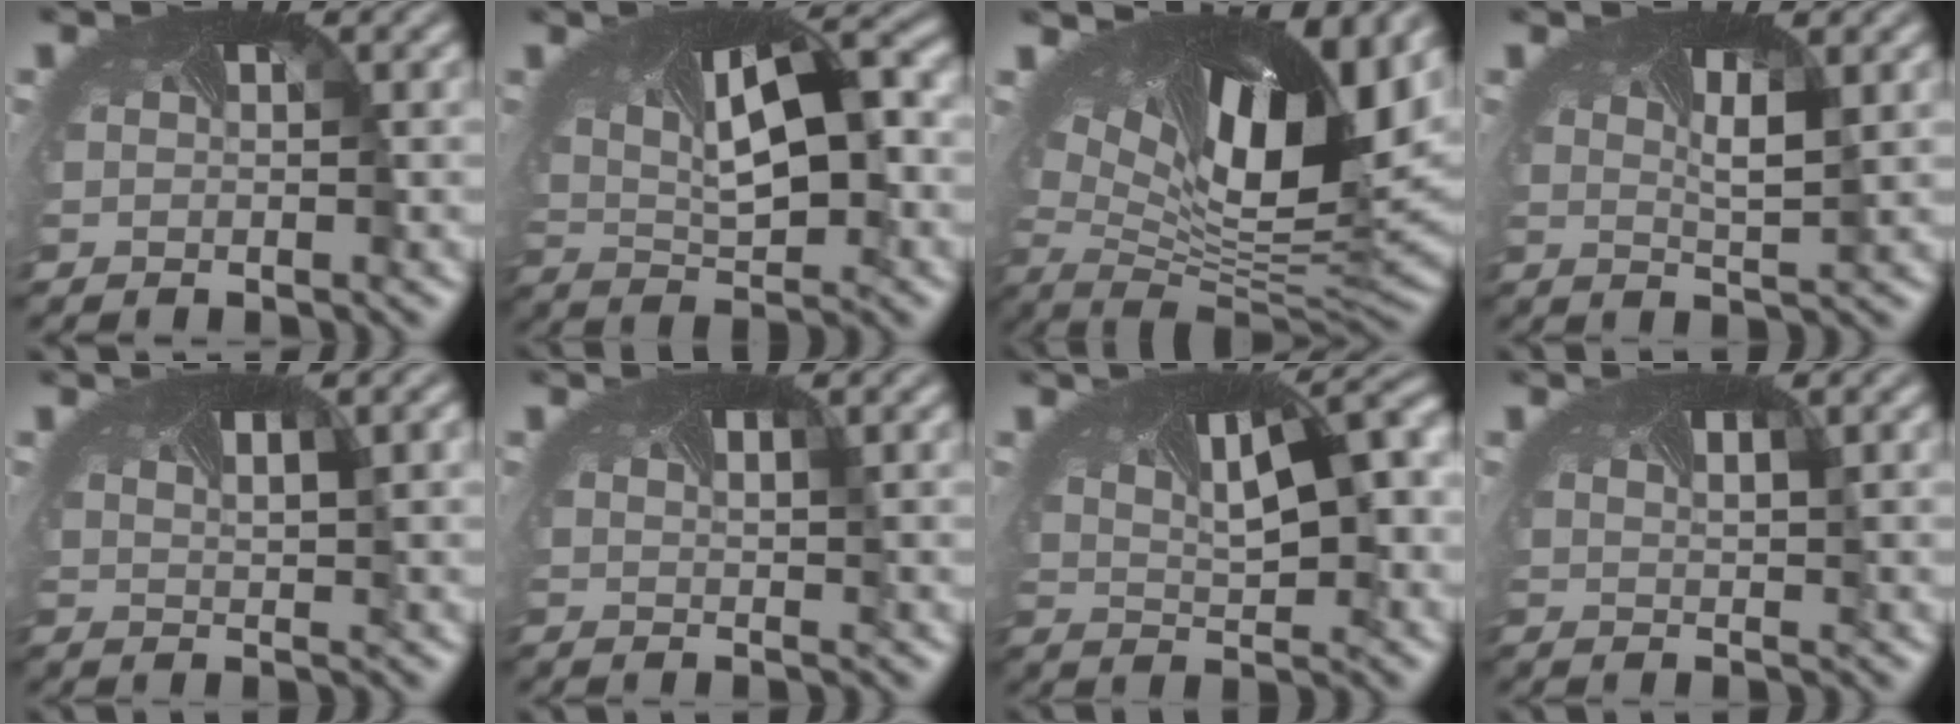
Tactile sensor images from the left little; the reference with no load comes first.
{"total": 10.2, "force": [1.6, 4.5, 9.0], "torque": [-0.138, -0.003, 0.031]}
{"total": 15.7, "force": [6.0, 6.8, 12.9], "torque": [-0.227, 0.010, 0.100]}
{"total": 2.3, "force": [0.6, 0.3, 2.2], "torque": [-0.041, -0.001, 0.010]}
{"total": 2.8, "force": [1.0, 0.9, 2.5], "torque": [-0.036, 0.001, 0.019]}
{"total": 1.5, "force": [0.6, 0.3, 1.3], "torque": [-0.017, 0.002, 0.012]}
{"total": 9.3, "force": [2.3, 3.9, 8.2], "torque": [-0.124, 0.007, 0.040]}
{"total": 1.8, "force": [0.8, 0.4, 1.6], "torque": [-0.020, 0.000, 0.014]}